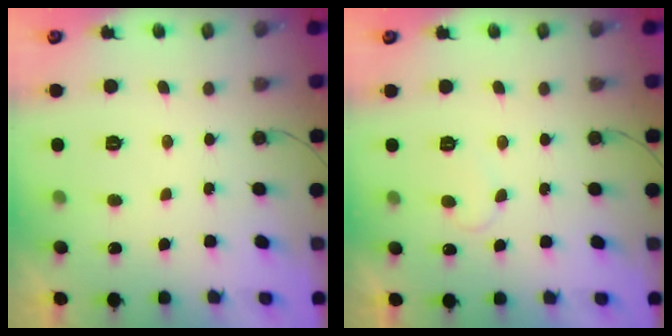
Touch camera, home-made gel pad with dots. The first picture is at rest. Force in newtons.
{"total": 5.3, "press": 5.3, "slide": 0.4}